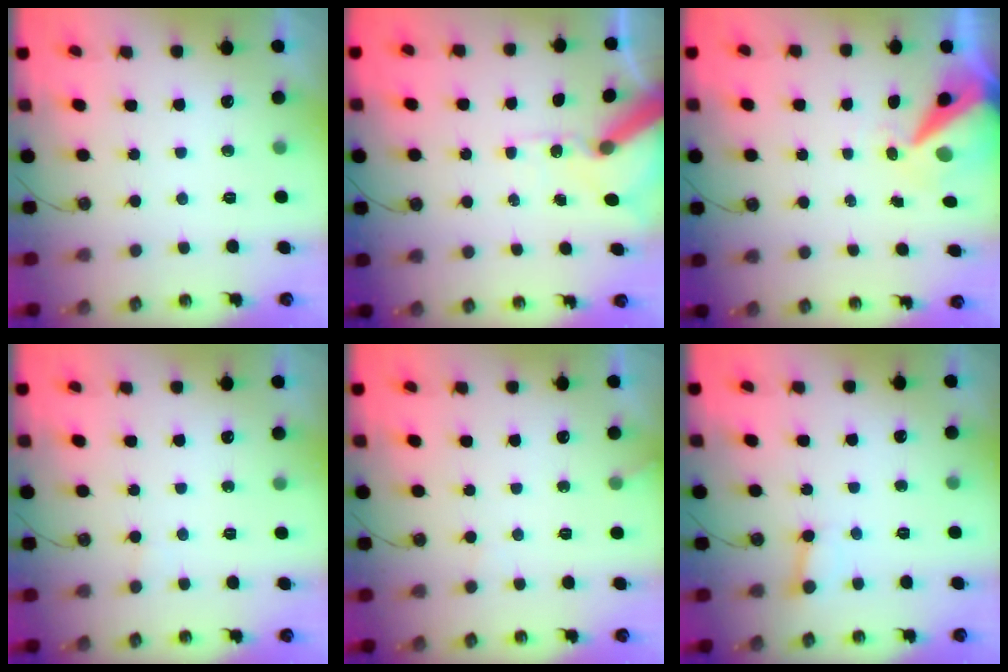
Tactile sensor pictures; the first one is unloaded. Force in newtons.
{"total": 10.8, "press": 10.7, "slide": 1.7}
{"total": 12.0, "press": 11.9, "slide": 1.3}
{"total": 3.7, "press": 3.7, "slide": 0.3}
{"total": 4.4, "press": 4.3, "slide": 0.2}
{"total": 2.6, "press": 2.6, "slide": 0.2}